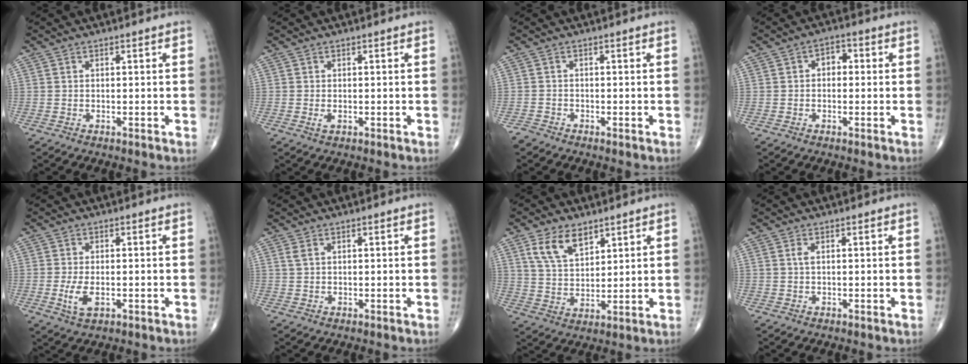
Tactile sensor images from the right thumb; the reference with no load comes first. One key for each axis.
{"total": 0.9, "fx": -0.2, "fy": 0.5, "fz": 0.7, "tx": -0.013, "ty": 0.000, "tz": -0.003}
{"total": 1.3, "fx": -1.2, "fy": 0.4, "fz": -0.1, "tx": 0.003, "ty": -0.002, "tz": -0.029}
{"total": 3.5, "fx": 0.2, "fy": 2.4, "fz": 2.5, "tx": -0.020, "ty": 0.015, "tz": -0.004}
{"total": 4.2, "fx": -1.0, "fy": 2.1, "fz": 3.5, "tx": -0.072, "ty": -0.006, "tz": -0.015}
{"total": 1.1, "fx": 0.5, "fy": 0.5, "fz": 0.7, "tx": -0.020, "ty": 0.010, "tz": 0.015}
{"total": 8.1, "fx": 4.8, "fy": 4.3, "fz": 4.9, "tx": -0.075, "ty": -0.025, "tz": 0.097}
{"total": 1.0, "fx": 0.3, "fy": 0.3, "fz": 0.9, "tx": -0.024, "ty": 0.005, "tz": 0.007}